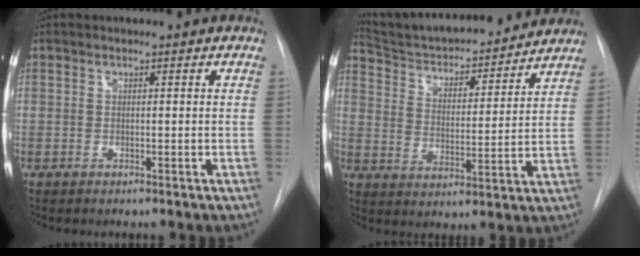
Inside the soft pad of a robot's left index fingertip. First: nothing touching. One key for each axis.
{"total": 18.5, "fx": 17.2, "fy": 3.1, "fz": 6.1, "tx": -0.091, "ty": -0.004, "tz": 0.260}